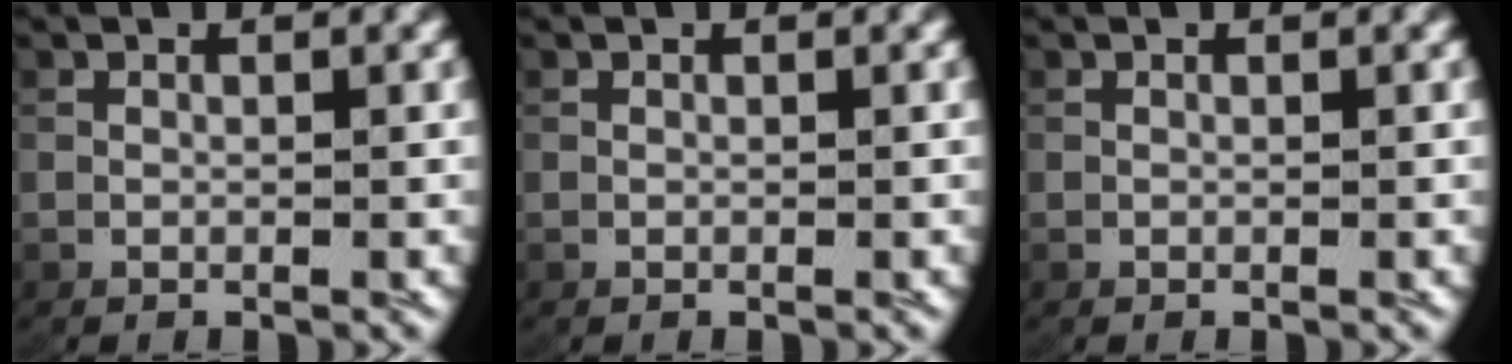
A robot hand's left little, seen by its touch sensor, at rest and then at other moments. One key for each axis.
{"total": 0.0}
{"total": 0.0}